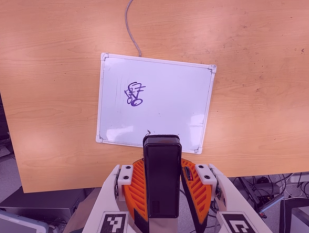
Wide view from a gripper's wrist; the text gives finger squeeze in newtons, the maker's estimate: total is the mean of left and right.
{"total": 5.7, "left": 4.7, "right": 6.7}